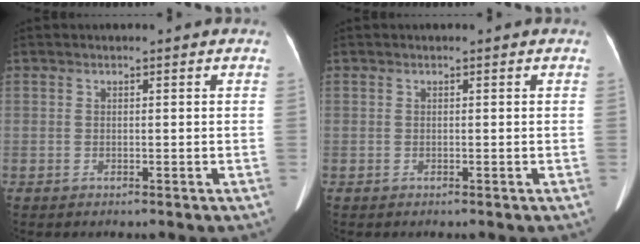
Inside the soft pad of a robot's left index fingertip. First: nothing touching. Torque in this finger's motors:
{"motor_torque": [0.04, 0.05, 0.01, 0.01]}